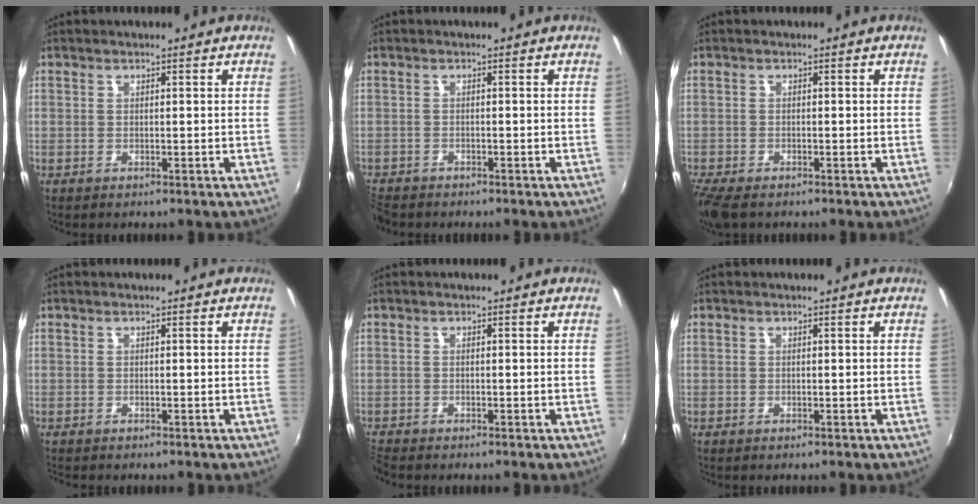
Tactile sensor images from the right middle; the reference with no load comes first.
{"total": 3.9, "force": [-3.5, 1.7, 0.8], "torque": [-0.036, -0.016, -0.068]}
{"total": 5.8, "force": [-4.4, 1.9, 3.2], "torque": [-0.081, -0.030, -0.085]}
{"total": 0.5, "force": [-0.5, 0.1, 0.1], "torque": [-0.002, -0.003, -0.009]}
{"total": 1.9, "force": [-1.8, 0.3, 0.3], "torque": [-0.013, -0.013, -0.040]}
{"total": 0.0}